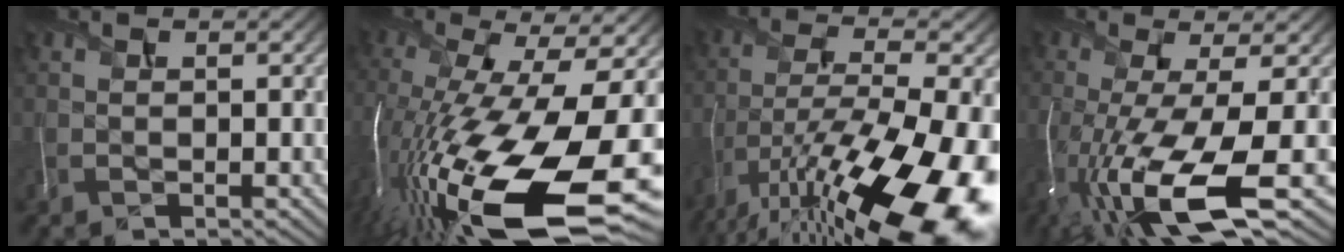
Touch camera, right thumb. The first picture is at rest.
{"total": 20.8, "force": [-7.7, 7.8, 17.7], "torque": [-0.360, -0.052, -0.117]}
{"total": 19.0, "force": [-10.9, 6.7, 14.0], "torque": [-0.257, -0.031, -0.178]}
{"total": 15.1, "force": [-6.2, 3.9, 13.2], "torque": [-0.260, -0.031, -0.098]}